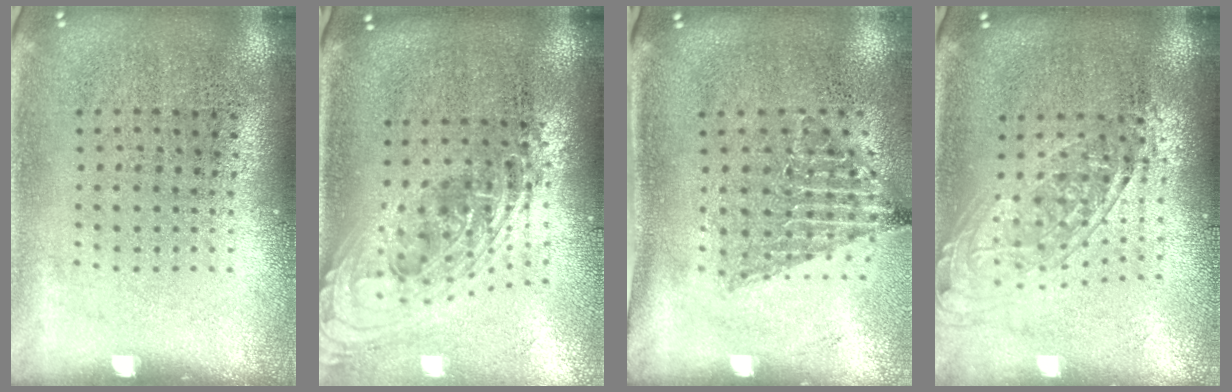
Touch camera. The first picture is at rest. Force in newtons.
{"total": 2.3, "press": 1.7, "slide": 1.5}
{"total": 1.3, "press": 1.0, "slide": 0.9}
{"total": 1.5, "press": 1.3, "slide": 0.9}